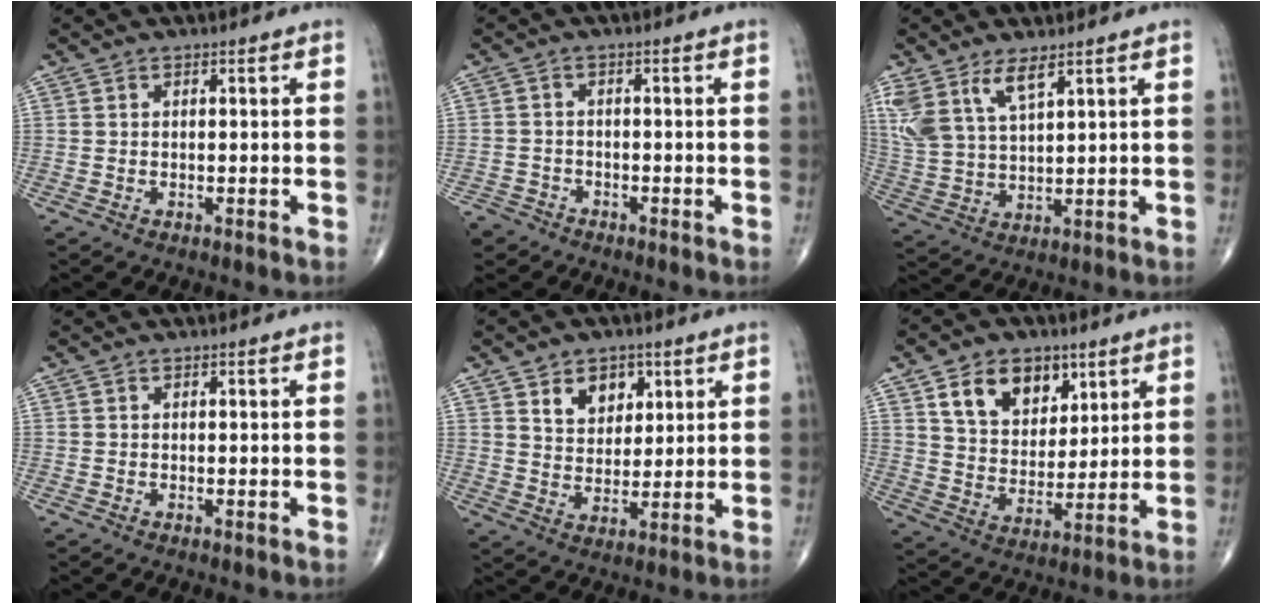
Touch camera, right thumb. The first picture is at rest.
{"total": 3.7, "force": [-2.9, 2.3, 0.0], "torque": [0.000, 0.008, -0.057]}
{"total": 9.6, "force": [5.9, 3.8, 6.5], "torque": [-0.140, -0.017, 0.129]}
{"total": 0.0}
{"total": 7.9, "force": [3.8, 5.5, 4.3], "torque": [-0.038, -0.022, 0.066]}
{"total": 12.7, "force": [6.4, 8.5, 7.0], "torque": [-0.080, -0.034, 0.117]}